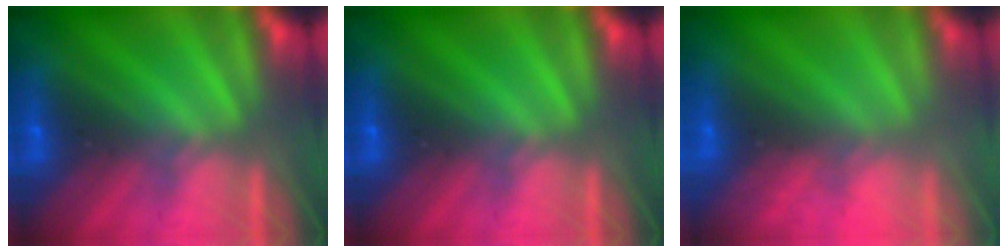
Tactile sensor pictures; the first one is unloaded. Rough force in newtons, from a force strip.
{"total": 0.0}
{"total": 7.8}